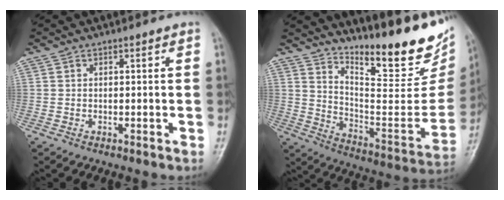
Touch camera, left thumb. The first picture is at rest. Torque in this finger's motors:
{"motor_torque": [1.99, -0.20, 1.40, -1.37, 0.09]}